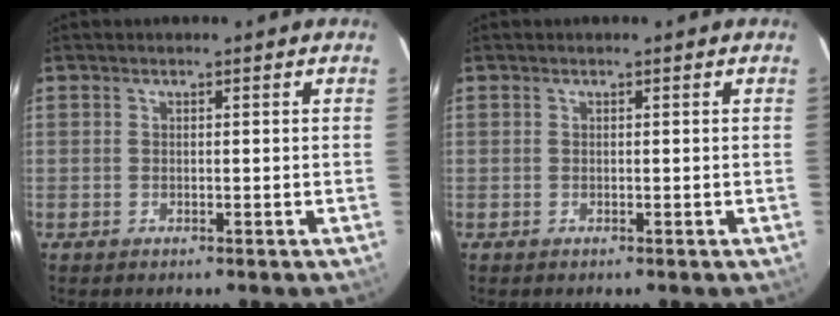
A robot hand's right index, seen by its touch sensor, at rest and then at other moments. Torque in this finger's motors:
{"motor_torque": [0.00, 0.00, 0.03, 0.00]}